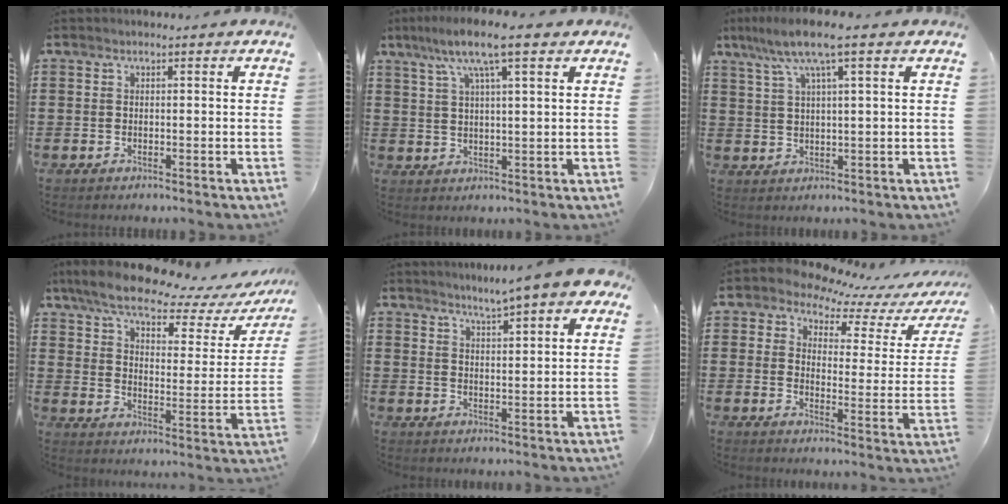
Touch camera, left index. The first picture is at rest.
{"total": 9.1, "force": [5.5, 1.5, 7.1], "torque": [-0.143, -0.001, 0.092]}
{"total": 7.1, "force": [3.7, 0.7, 6.0], "torque": [-0.128, 0.001, 0.061]}
{"total": 8.4, "force": [7.1, 1.6, 4.3], "torque": [-0.106, -0.037, 0.120]}
{"total": 4.4, "force": [3.9, -0.1, 2.1], "torque": [-0.057, -0.012, 0.065]}
{"total": 6.2, "force": [5.4, 2.4, 1.7], "torque": [-0.053, -0.037, 0.091]}